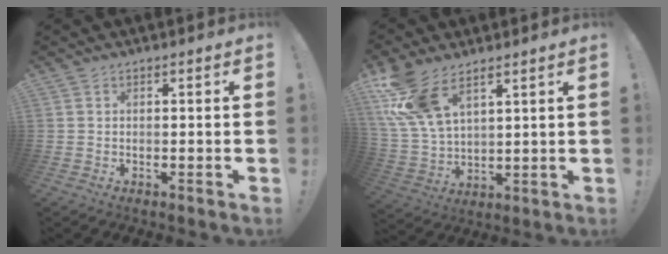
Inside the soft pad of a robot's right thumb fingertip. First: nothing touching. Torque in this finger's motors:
{"motor_torque": [0.31, 0.52, 0.53, 0.25, 0.13]}